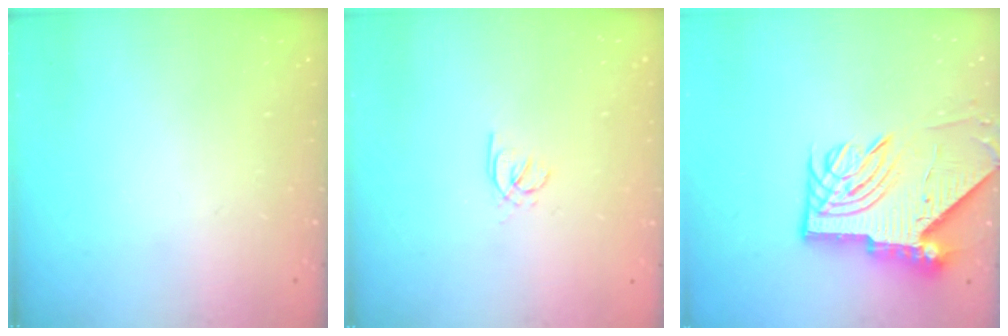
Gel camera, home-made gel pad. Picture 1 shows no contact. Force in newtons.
{"total": 1.8, "press": 1.8, "slide": 0.5}
{"total": 11.4, "press": 11.3, "slide": 1.6}